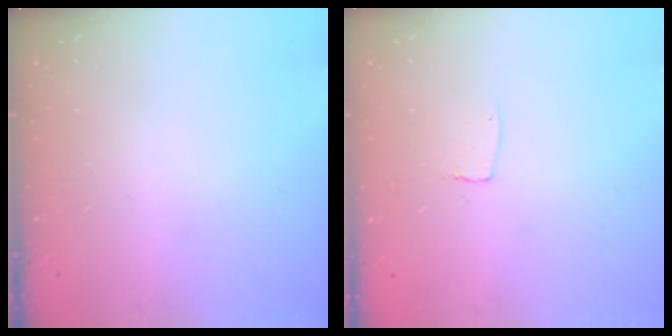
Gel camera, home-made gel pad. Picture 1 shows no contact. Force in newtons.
{"total": 2.6, "press": 2.6, "slide": 0.1}